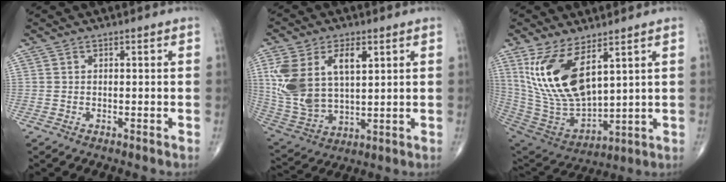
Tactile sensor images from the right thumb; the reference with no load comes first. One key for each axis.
{"total": 16.7, "fx": 4.9, "fy": 9.6, "fz": 12.8, "tx": -0.250, "ty": -0.010, "tz": 0.107}
{"total": 17.3, "fx": 7.4, "fy": 7.7, "fz": 13.5, "tx": -0.254, "ty": -0.036, "tz": 0.166}